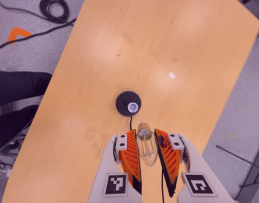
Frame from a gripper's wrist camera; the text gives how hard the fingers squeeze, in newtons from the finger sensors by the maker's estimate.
{"total": 18.4, "left": 20.2, "right": 16.6}